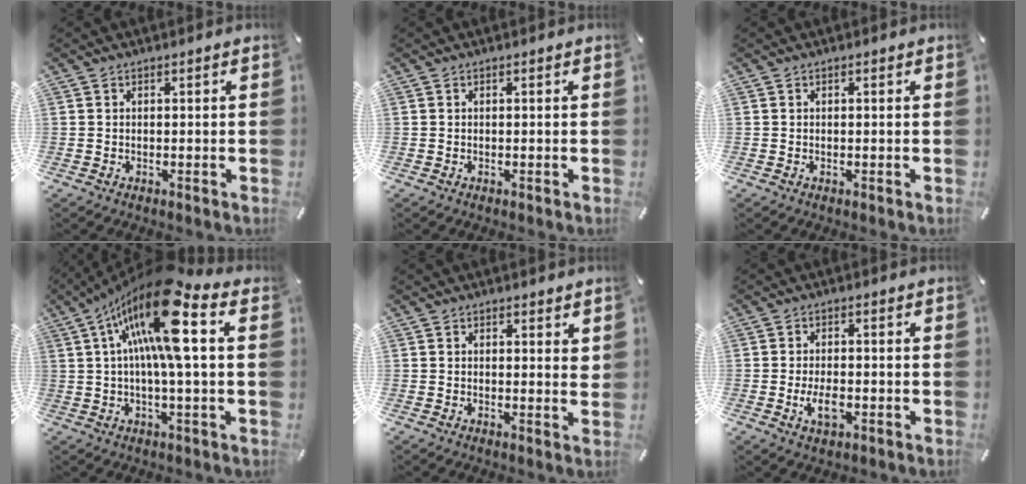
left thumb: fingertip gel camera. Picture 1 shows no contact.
{"total": 0.0}
{"total": 0.0}
{"total": 20.5, "force": [6.2, 5.5, 18.8], "torque": [-0.341, -0.028, 0.087]}
{"total": 1.7, "force": [1.2, 0.9, 0.9], "torque": [-0.002, -0.005, 0.019]}
{"total": 4.9, "force": [-1.3, 2.5, 4.0], "torque": [-0.087, 0.000, -0.024]}